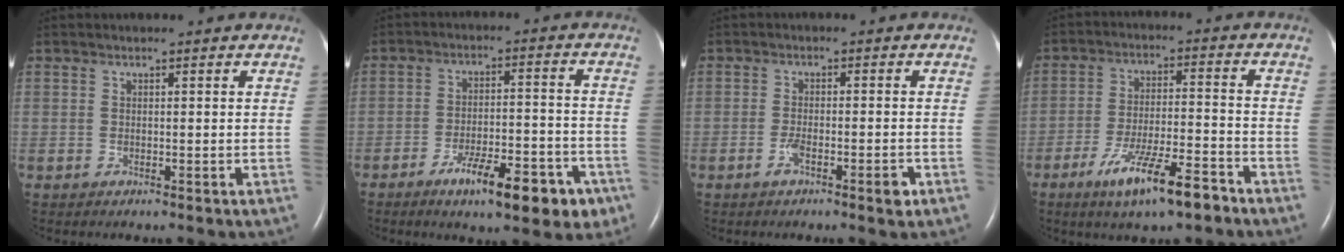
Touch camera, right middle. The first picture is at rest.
{"total": 11.7, "force": [-6.9, 3.1, 8.9], "torque": [-0.128, 0.004, -0.098]}
{"total": 3.6, "force": [-2.0, 0.7, 3.0], "torque": [-0.054, -0.001, -0.033]}
{"total": 10.8, "force": [-7.0, 1.5, 8.0], "torque": [-0.147, -0.014, -0.117]}